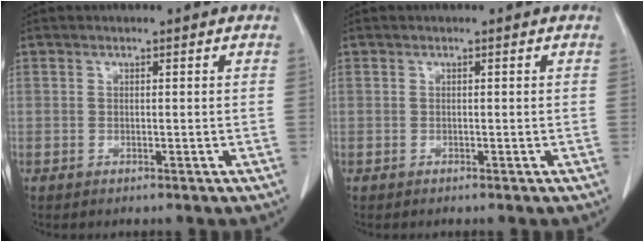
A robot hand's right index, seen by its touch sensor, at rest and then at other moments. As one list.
[{"total": 0.0}]